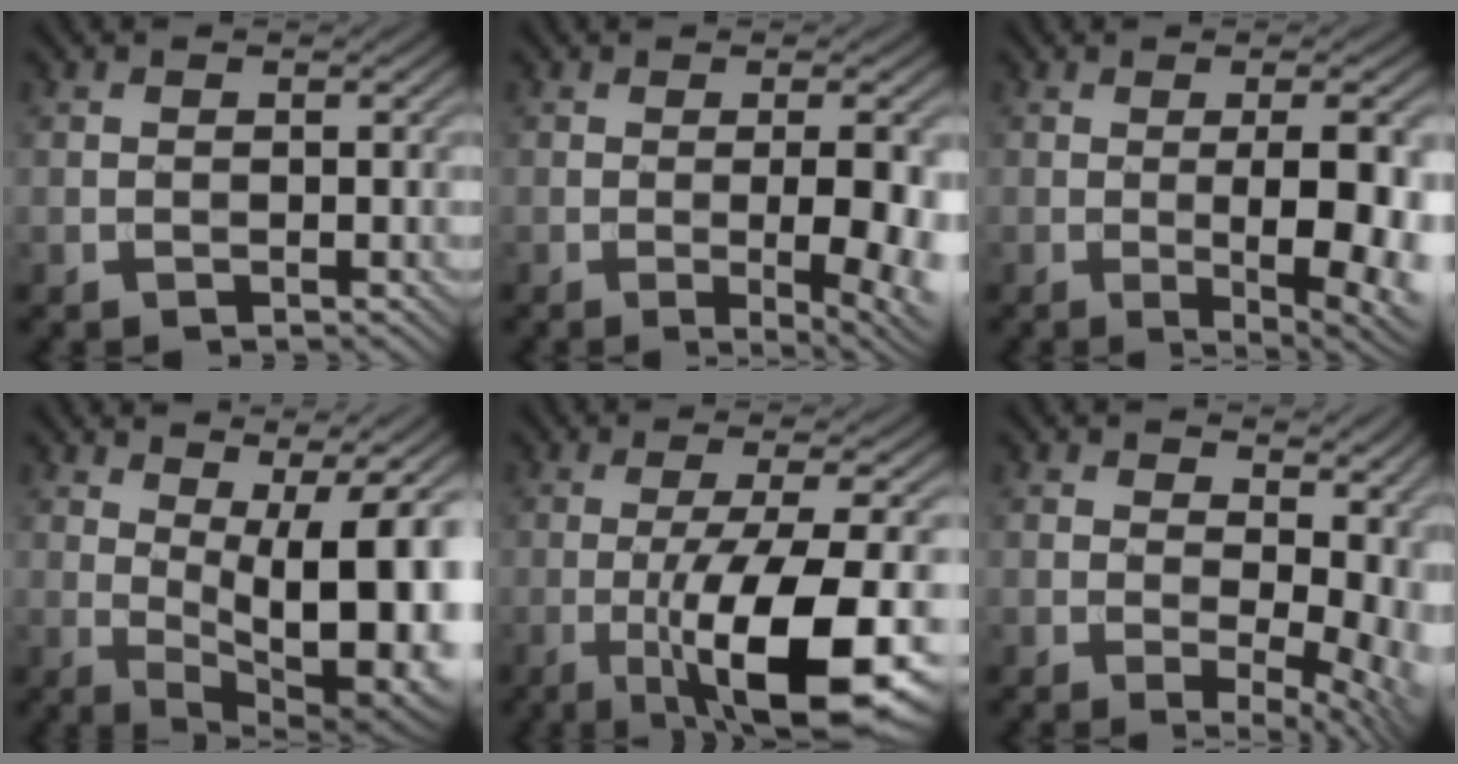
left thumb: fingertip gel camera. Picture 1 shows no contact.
{"total": 8.0, "force": [-1.0, 2.1, 7.6], "torque": [-0.098, -0.003, -0.012]}
{"total": 11.0, "force": [-1.1, 3.2, 10.5], "torque": [-0.115, 0.010, -0.025]}
{"total": 14.1, "force": [1.9, 5.5, 12.9], "torque": [-0.174, 0.012, 0.032]}
{"total": 13.9, "force": [-4.6, 3.0, 12.7], "torque": [-0.197, -0.006, -0.075]}
{"total": 12.4, "force": [2.1, 6.6, 10.3], "torque": [-0.106, 0.000, 0.056]}